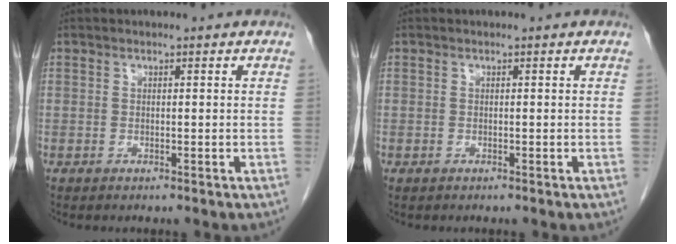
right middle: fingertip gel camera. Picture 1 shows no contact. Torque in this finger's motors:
{"motor_torque": [1.12, -1.02, 0.71, 0.15]}